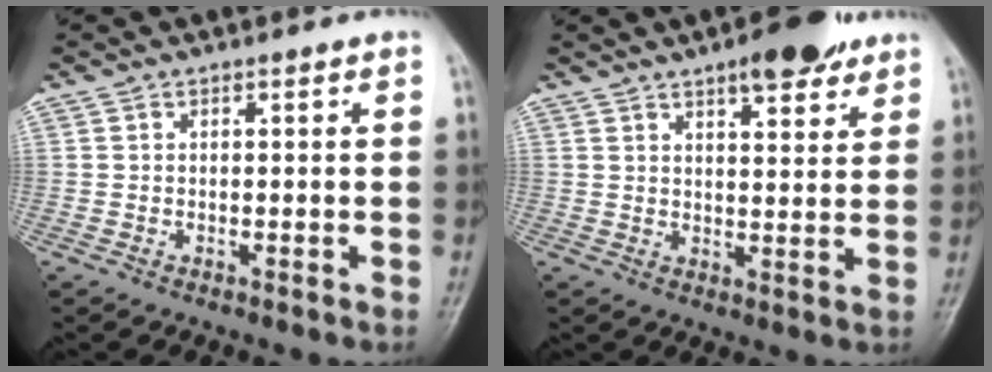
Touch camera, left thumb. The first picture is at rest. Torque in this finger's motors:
{"motor_torque": [-0.37, 0.26, 0.08, -0.01, 0.19]}